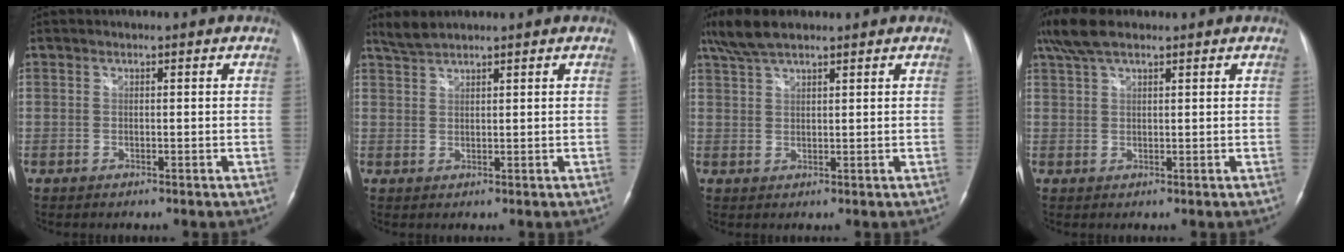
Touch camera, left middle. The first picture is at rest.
{"total": 2.5, "force": [2.4, 0.0, 0.6], "torque": [-0.019, 0.013, 0.051]}
{"total": 5.6, "force": [4.4, 1.3, 3.2], "torque": [-0.073, 0.021, 0.087]}
{"total": 5.5, "force": [4.1, 1.6, 3.4], "torque": [-0.078, 0.027, 0.081]}